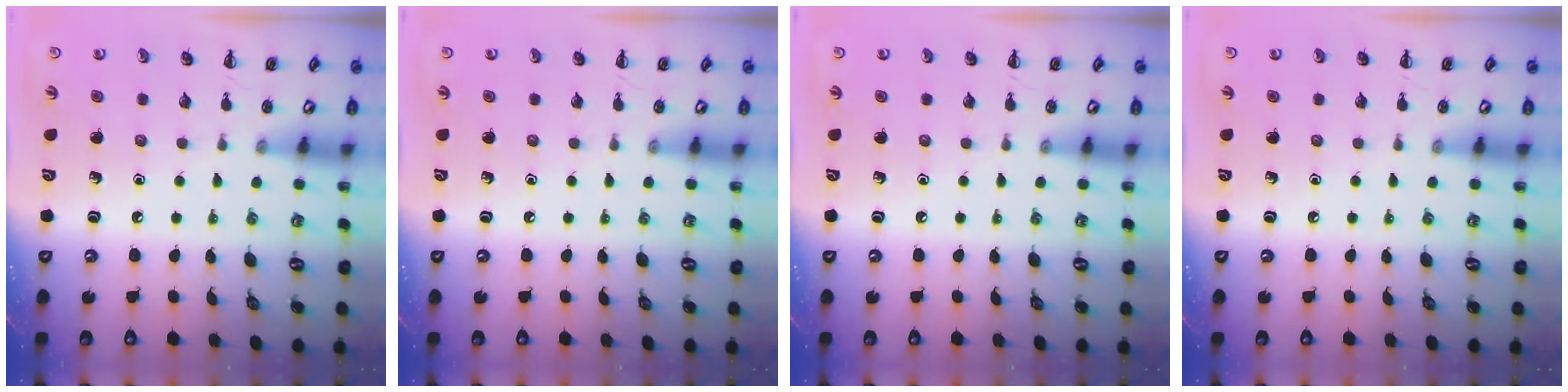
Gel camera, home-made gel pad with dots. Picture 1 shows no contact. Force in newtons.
{"total": 0.0}
{"total": 0.0}
{"total": 0.0}